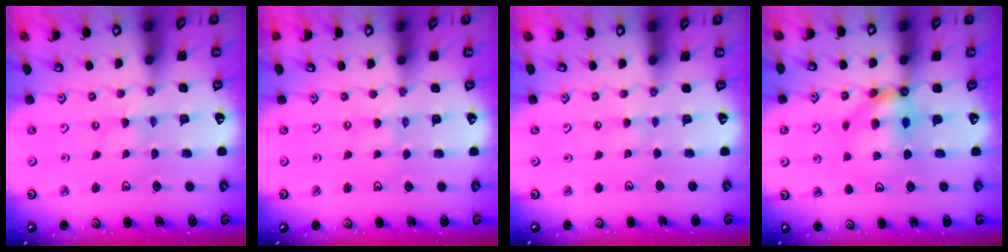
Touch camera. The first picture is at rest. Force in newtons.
{"total": 0.8, "press": 0.8, "slide": 0.2}
{"total": 1.4, "press": 1.4, "slide": 0.3}
{"total": 6.8, "press": 6.8, "slide": 0.6}